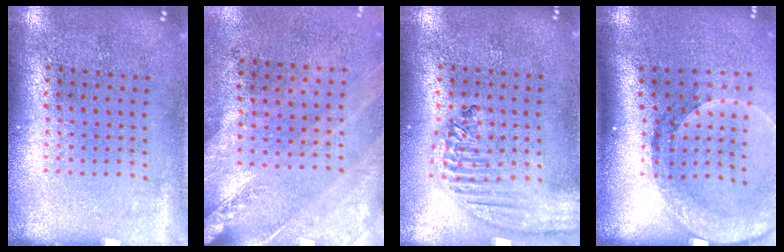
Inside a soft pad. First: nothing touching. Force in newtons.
{"total": 2.5, "press": 2.0, "slide": 1.4}
{"total": 2.1, "press": 1.9, "slide": 1.0}
{"total": 2.8, "press": 2.1, "slide": 1.8}